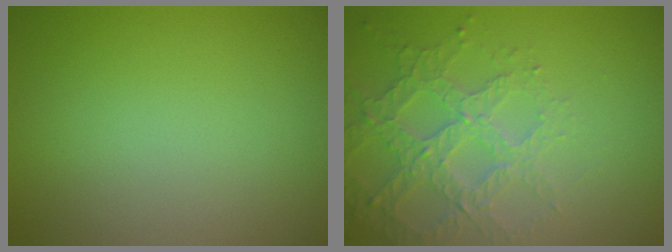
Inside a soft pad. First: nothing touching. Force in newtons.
{"total": 4.1, "press": 3.5, "slide": 2.0}